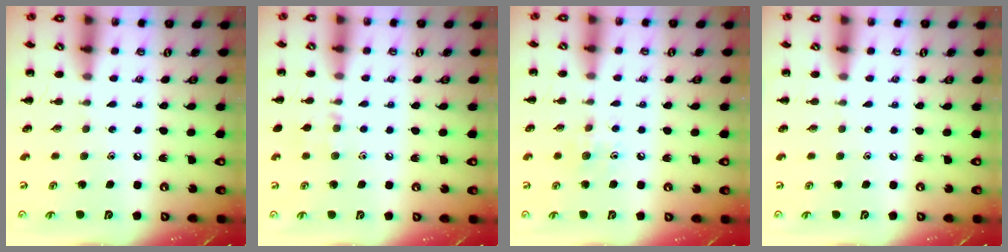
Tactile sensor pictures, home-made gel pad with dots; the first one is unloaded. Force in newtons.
{"total": 6.6, "press": 6.4, "slide": 1.7}
{"total": 6.8, "press": 6.6, "slide": 1.7}
{"total": 0.0}